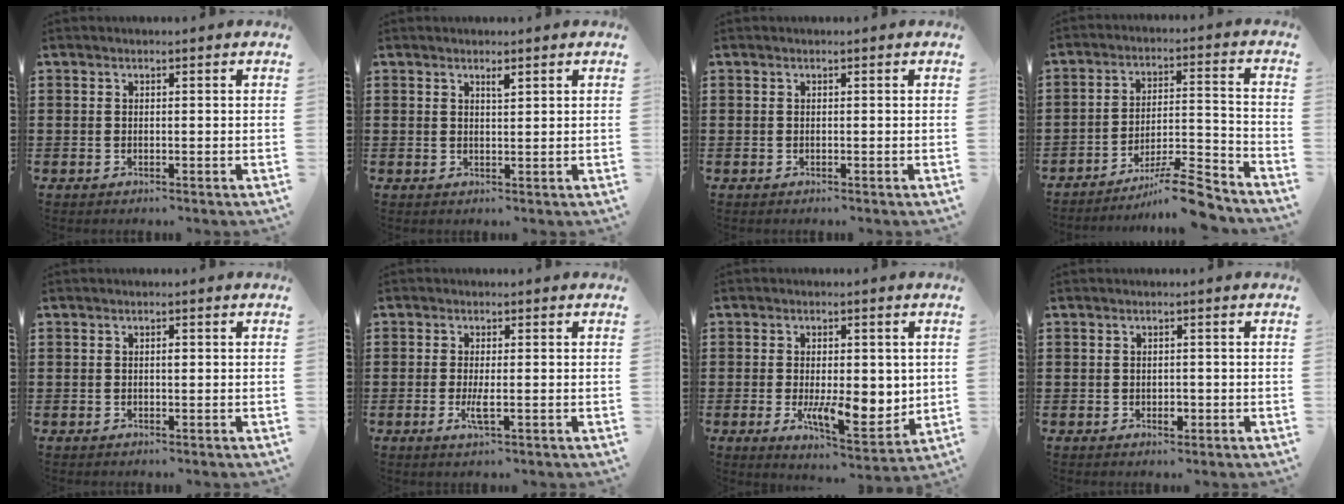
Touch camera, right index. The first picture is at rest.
{"total": 1.3, "force": [1.0, 0.2, 0.8], "torque": [-0.017, 0.000, 0.018]}
{"total": 0.0}
{"total": 9.7, "force": [-8.3, 0.7, 5.0], "torque": [-0.069, 0.024, -0.155]}
{"total": 0.8, "force": [0.1, 0.3, 0.7], "torque": [-0.015, -0.003, 0.002]}
{"total": 2.7, "force": [-0.7, 0.4, 2.6], "torque": [-0.059, -0.009, -0.017]}
{"total": 8.5, "force": [-1.0, 3.8, 7.6], "torque": [-0.118, -0.008, -0.017]}
{"total": 1.7, "force": [-0.4, 1.0, 1.3], "torque": [-0.023, 0.001, -0.008]}